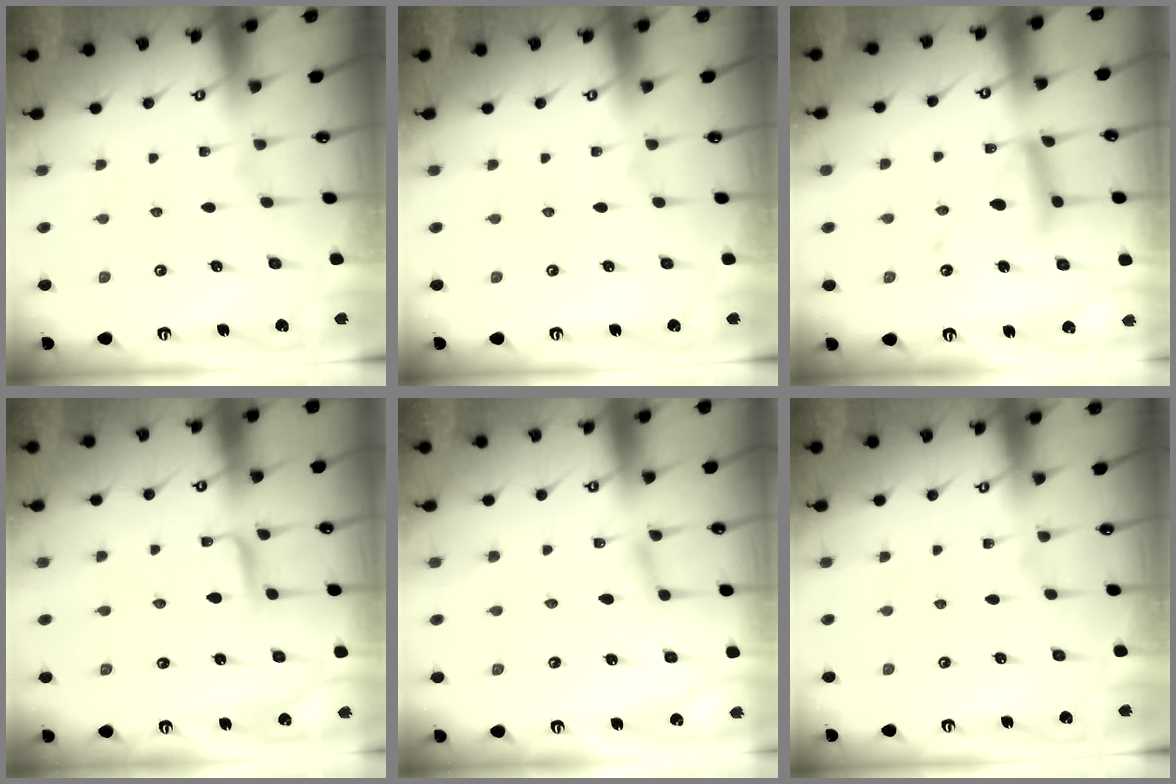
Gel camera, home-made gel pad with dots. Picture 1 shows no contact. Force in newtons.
{"total": 0.0}
{"total": 13.1, "press": 13.1, "slide": 1.1}
{"total": 3.0, "press": 3.0, "slide": 0.4}
{"total": 3.8, "press": 3.7, "slide": 0.4}
{"total": 0.0}